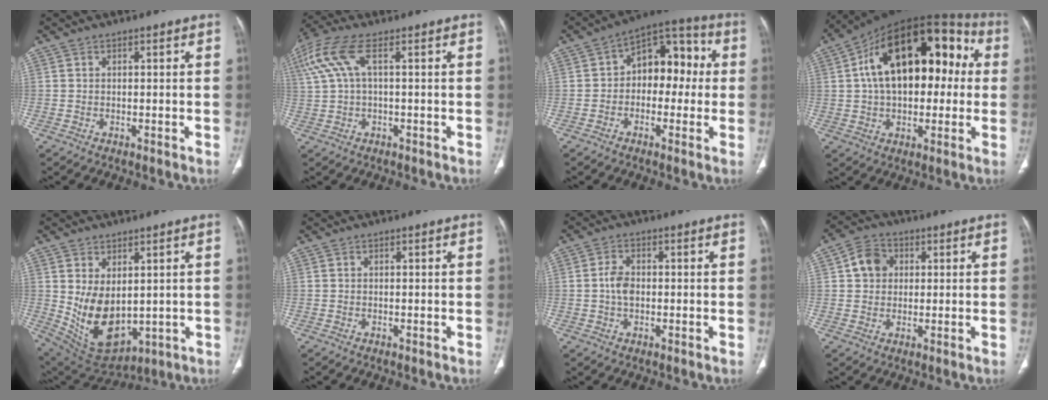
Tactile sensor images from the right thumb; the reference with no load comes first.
{"total": 7.9, "force": [2.5, 2.6, 7.0], "torque": [-0.198, 0.029, 0.052]}
{"total": 11.8, "force": [0.5, 7.8, 8.8], "torque": [-0.075, 0.043, -0.009]}
{"total": 24.5, "force": [3.9, 14.0, 19.7], "torque": [-0.287, 0.046, 0.053]}
{"total": 12.7, "force": [0.9, 7.8, 9.9], "torque": [-0.160, -0.019, 0.053]}
{"total": 0.0}
{"total": 3.7, "force": [-0.2, 2.4, 2.8], "torque": [-0.054, 0.007, -0.008]}
{"total": 6.1, "force": [1.5, 5.1, 2.9], "torque": [-0.035, 0.005, 0.020]}